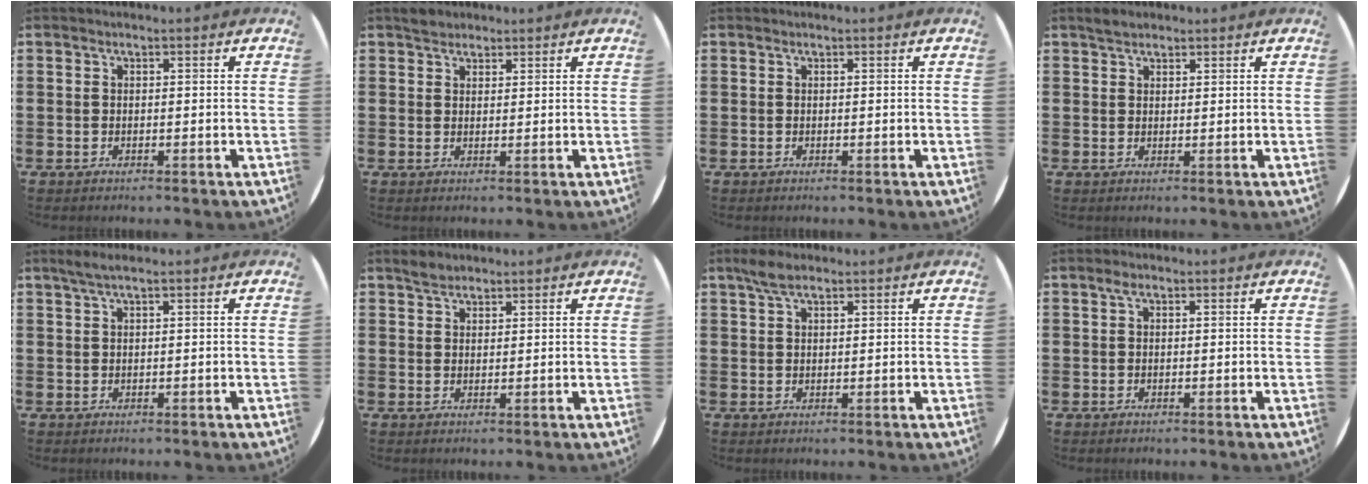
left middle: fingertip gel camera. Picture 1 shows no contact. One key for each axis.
{"total": 1.9, "fx": 1.7, "fy": 0.7, "fz": 0.0, "tx": 0.005, "ty": 0.002, "tz": 0.033}
{"total": 0.0}
{"total": 1.8, "fx": 1.6, "fy": 0.7, "fz": 0.4, "tx": -0.002, "ty": 0.002, "tz": 0.030}
{"total": 1.7, "fx": 1.0, "fy": 0.0, "fz": 1.3, "tx": -0.025, "ty": 0.003, "tz": 0.018}
{"total": 2.1, "fx": 1.9, "fy": 0.8, "fz": 0.4, "tx": -0.003, "ty": 0.001, "tz": 0.036}
{"total": 3.1, "fx": 2.2, "fy": 1.2, "fz": 1.8, "tx": -0.032, "ty": 0.003, "tz": 0.038}
{"total": 1.1, "fx": 0.5, "fy": 0.6, "fz": 0.8, "tx": -0.018, "ty": 0.006, "tz": 0.008}